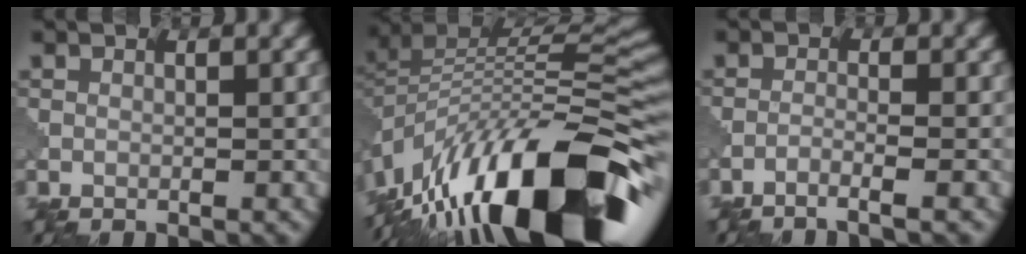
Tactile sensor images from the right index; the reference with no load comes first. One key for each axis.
{"total": 17.2, "fx": -9.3, "fy": 6.5, "fz": 13.0, "tx": -0.230, "ty": 0.015, "tz": -0.167}
{"total": 1.9, "fx": -1.4, "fy": 0.1, "fz": 1.3, "tx": -0.014, "ty": 0.001, "tz": -0.042}